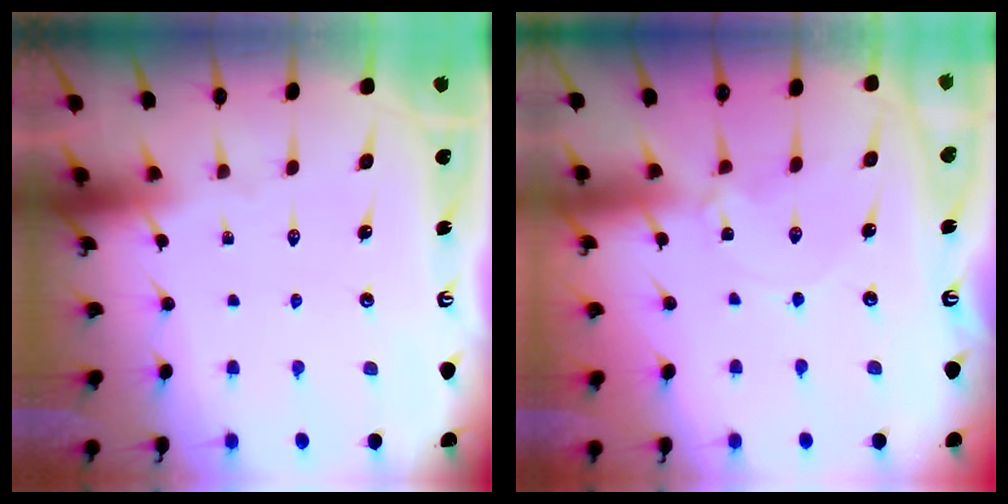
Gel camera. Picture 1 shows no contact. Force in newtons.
{"total": 1.1, "press": 1.0, "slide": 0.4}